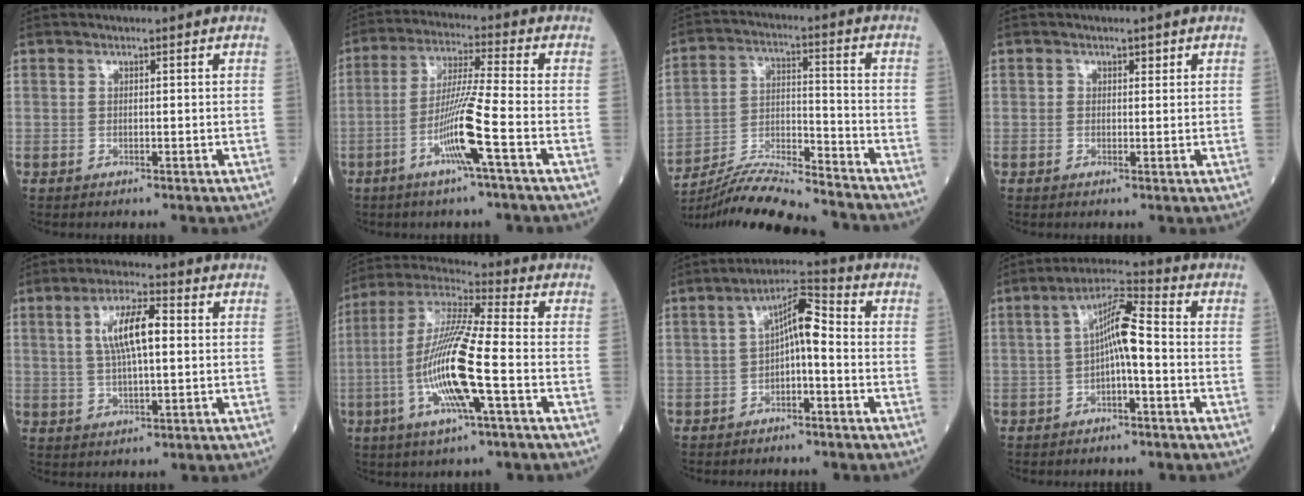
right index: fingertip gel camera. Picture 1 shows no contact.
{"total": 9.6, "force": [-3.8, -1.4, 8.6], "torque": [-0.169, -0.006, -0.077]}
{"total": 16.3, "force": [-15.4, 0.3, 5.5], "torque": [-0.109, 0.001, -0.261]}
{"total": 0.9, "force": [0.4, 0.7, 0.4], "torque": [0.001, 0.000, 0.005]}
{"total": 8.3, "force": [1.7, 2.0, 7.9], "torque": [-0.149, 0.014, 0.031]}
{"total": 14.9, "force": [-3.7, 0.7, 14.4], "torque": [-0.293, -0.005, -0.077]}
{"total": 6.1, "force": [-0.6, 1.5, 5.9], "torque": [-0.098, 0.029, -0.014]}
{"total": 7.1, "force": [-0.7, 1.2, 7.0], "torque": [-0.124, 0.026, -0.015]}